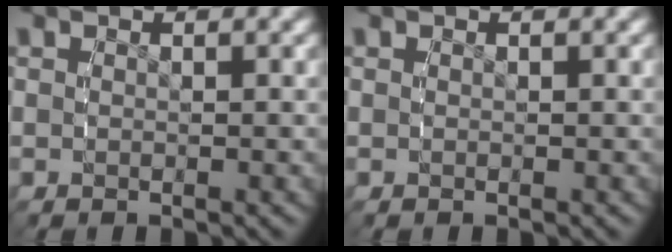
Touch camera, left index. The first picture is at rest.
{"total": 0.0}